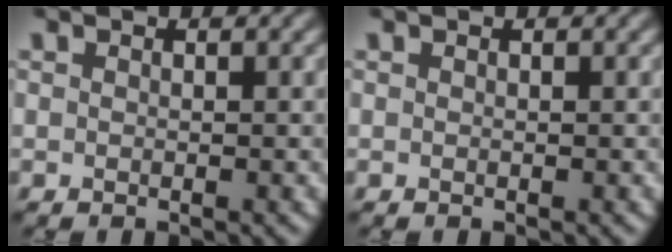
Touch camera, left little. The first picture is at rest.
{"total": 0.0}